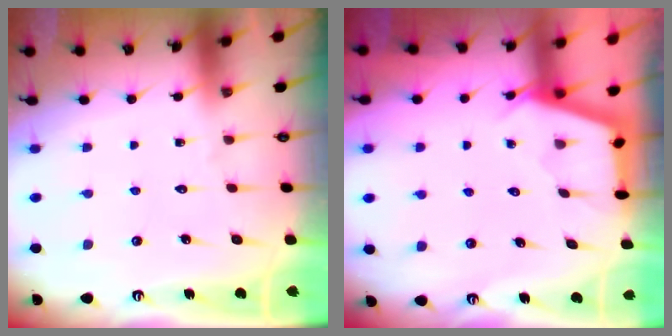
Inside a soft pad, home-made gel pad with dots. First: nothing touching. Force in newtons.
{"total": 2.8, "press": 2.8, "slide": 0.3}